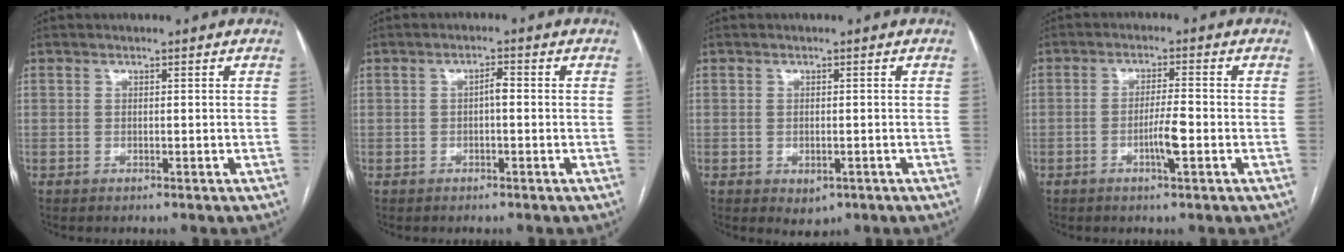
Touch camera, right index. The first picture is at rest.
{"total": 1.7, "force": [-0.2, 0.5, 1.6], "torque": [-0.026, 0.005, -0.003]}
{"total": 2.4, "force": [-1.0, 1.5, 1.6], "torque": [-0.020, -0.002, 0.000]}
{"total": 4.2, "force": [-1.4, 0.1, 4.0], "torque": [-0.072, -0.003, -0.026]}